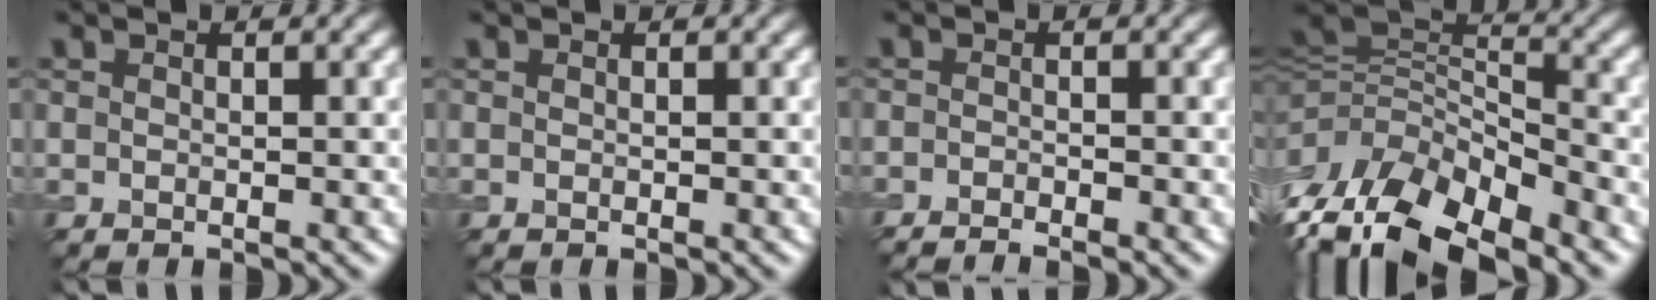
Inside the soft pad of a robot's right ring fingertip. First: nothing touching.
{"total": 0.0}
{"total": 2.2, "force": [-1.9, 0.3, 1.0], "torque": [-0.023, 0.004, -0.037]}
{"total": 12.6, "force": [-7.5, 6.2, 8.0], "torque": [-0.178, 0.009, -0.124]}